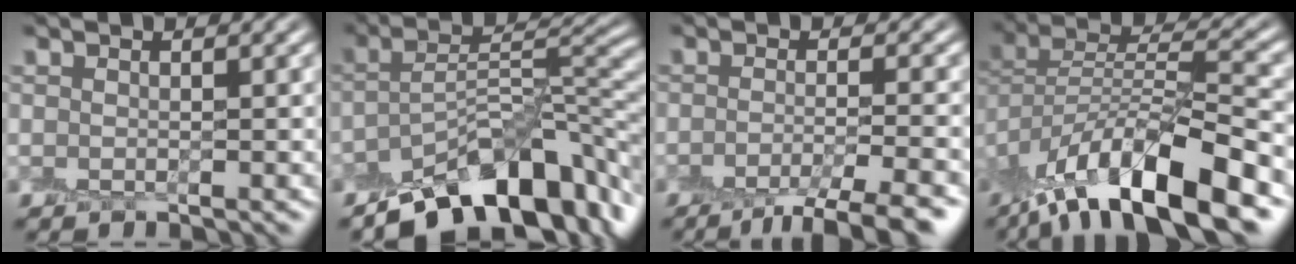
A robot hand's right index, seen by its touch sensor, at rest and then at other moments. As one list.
[{"total": 10.4, "force": [-6.8, 3.7, 6.9], "torque": [-0.090, 0.009, -0.129]}, {"total": 5.6, "force": [-3.7, 1.1, 4.1], "torque": [-0.051, -0.001, -0.061]}, {"total": 12.2, "force": [-7.9, 3.6, 8.6], "torque": [-0.140, 0.009, -0.151]}]